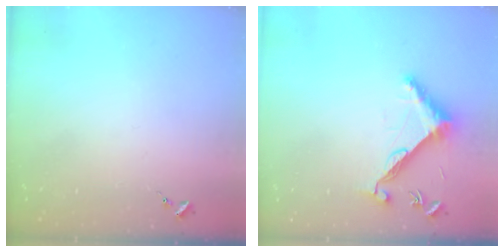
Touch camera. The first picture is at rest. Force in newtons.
{"total": 8.3, "press": 8.2, "slide": 0.5}